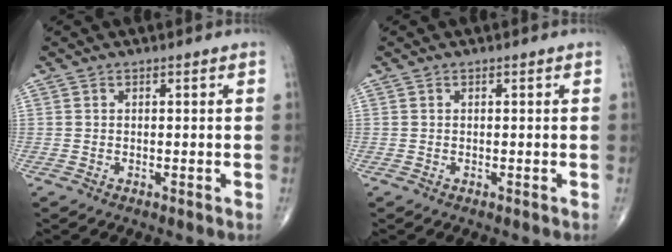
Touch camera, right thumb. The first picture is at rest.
{"total": 0.0}